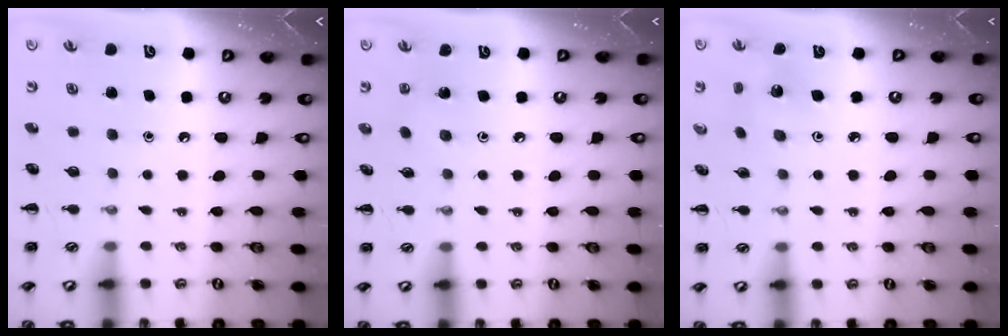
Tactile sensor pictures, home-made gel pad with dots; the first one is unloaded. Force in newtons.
{"total": 3.2, "press": 3.1, "slide": 1.0}
{"total": 2.6, "press": 2.4, "slide": 0.9}